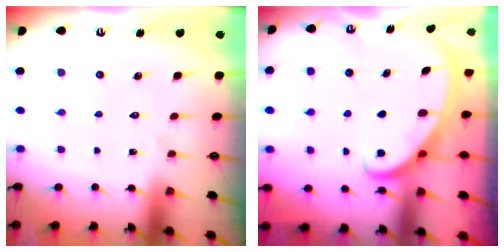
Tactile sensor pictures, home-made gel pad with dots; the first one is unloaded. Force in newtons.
{"total": 2.3, "press": 2.3, "slide": 0.3}